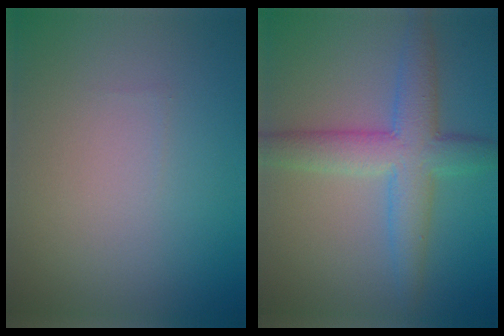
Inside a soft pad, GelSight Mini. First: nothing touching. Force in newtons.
{"total": 5.7, "press": 5.7, "slide": 0.1}